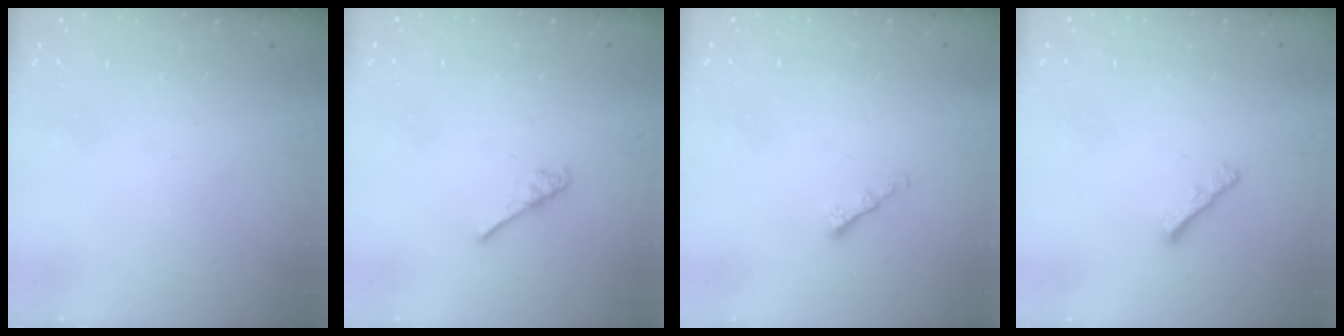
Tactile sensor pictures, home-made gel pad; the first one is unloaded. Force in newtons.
{"total": 2.9, "press": 2.9, "slide": 0.4}
{"total": 1.3, "press": 1.2, "slide": 0.6}
{"total": 2.2, "press": 2.1, "slide": 0.6}